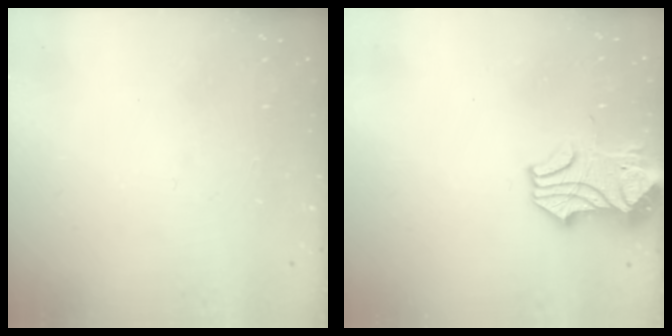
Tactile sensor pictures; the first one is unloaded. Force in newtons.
{"total": 4.2, "press": 4.1, "slide": 0.5}